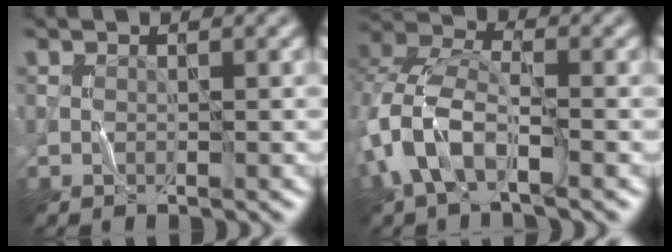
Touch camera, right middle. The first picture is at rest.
{"total": 7.3, "force": [-2.7, 4.0, 5.4], "torque": [-0.130, 0.008, -0.065]}